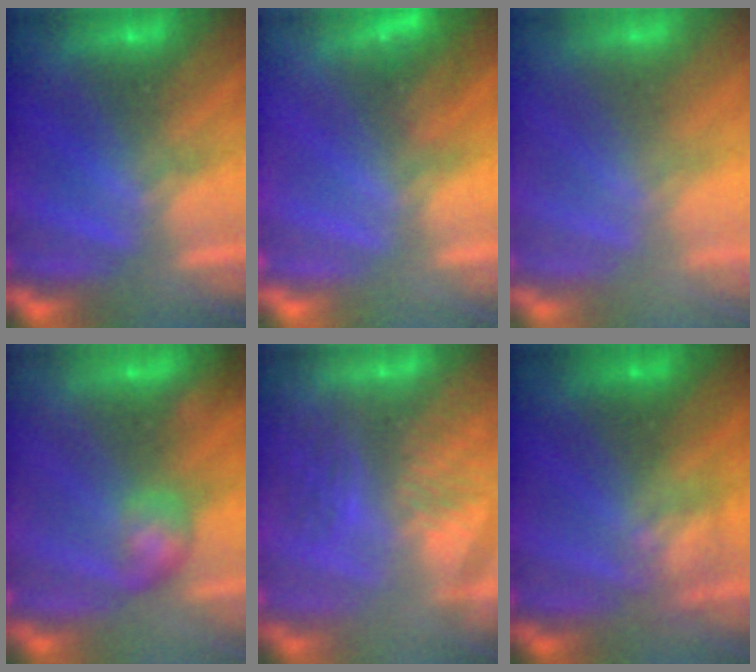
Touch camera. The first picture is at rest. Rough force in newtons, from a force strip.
{"total": 2.5}
{"total": 3.1}
{"total": 2.9}
{"total": 9.2}
{"total": 2.4}